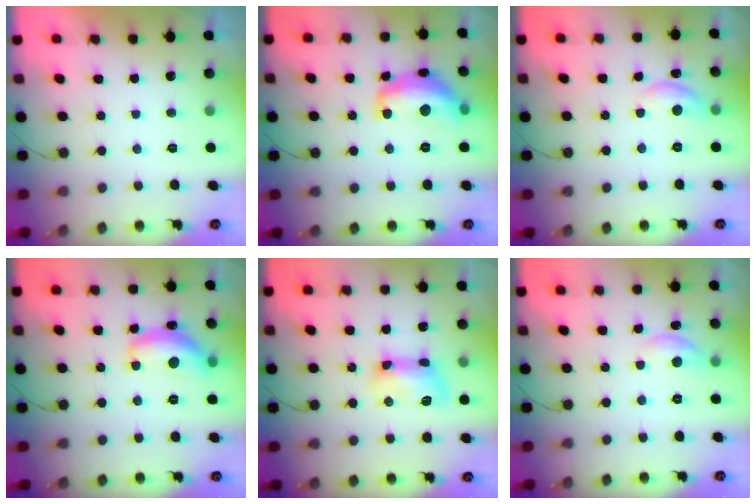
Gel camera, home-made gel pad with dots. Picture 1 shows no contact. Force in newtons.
{"total": 14.0, "press": 13.9, "slide": 1.2}
{"total": 8.7, "press": 8.7, "slide": 0.5}
{"total": 13.7, "press": 13.6, "slide": 0.8}
{"total": 9.6, "press": 9.6, "slide": 1.1}
{"total": 6.9, "press": 6.9, "slide": 0.5}